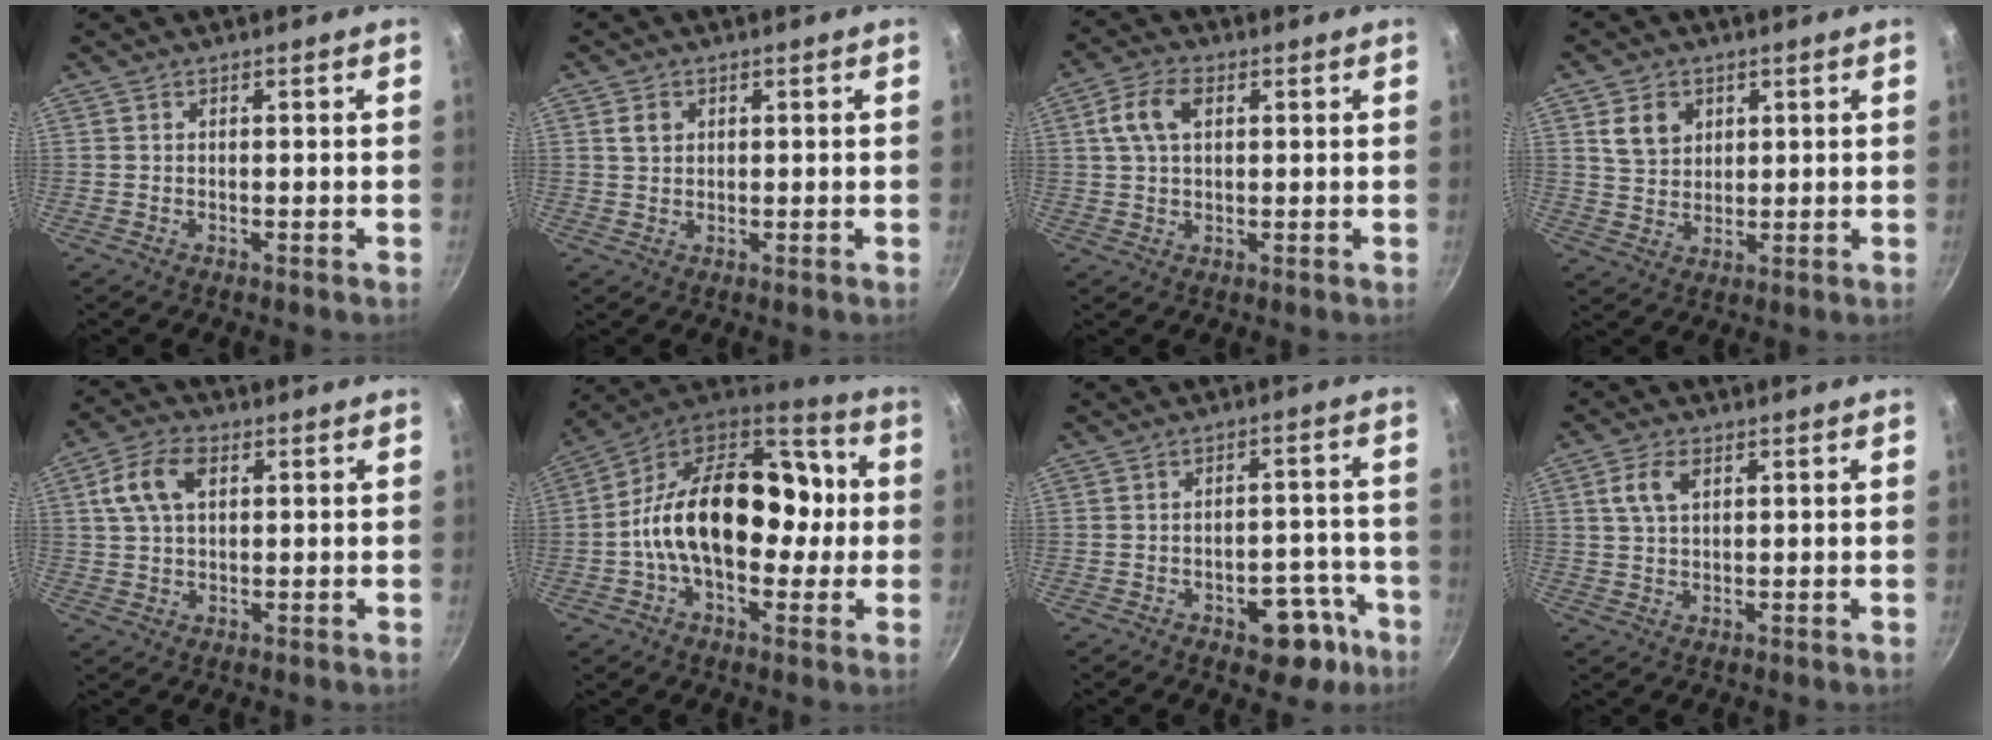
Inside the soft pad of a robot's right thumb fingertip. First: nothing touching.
{"total": 2.5, "force": [0.9, 2.0, 1.2], "torque": [-0.015, -0.001, 0.019]}
{"total": 6.9, "force": [2.0, 4.1, 5.2], "torque": [-0.104, 0.012, 0.037]}
{"total": 6.4, "force": [2.6, 5.0, 2.9], "torque": [-0.029, -0.013, 0.052]}
{"total": 8.4, "force": [2.5, 5.1, 6.2], "torque": [-0.121, 0.014, 0.044]}
{"total": 24.1, "force": [-0.2, 14.3, 19.4], "torque": [-0.290, 0.046, -0.010]}
{"total": 9.5, "force": [-5.0, 5.1, 6.2], "torque": [-0.050, 0.048, -0.061]}
{"total": 4.9, "force": [1.8, 2.7, 3.6], "torque": [-0.075, 0.002, 0.035]}